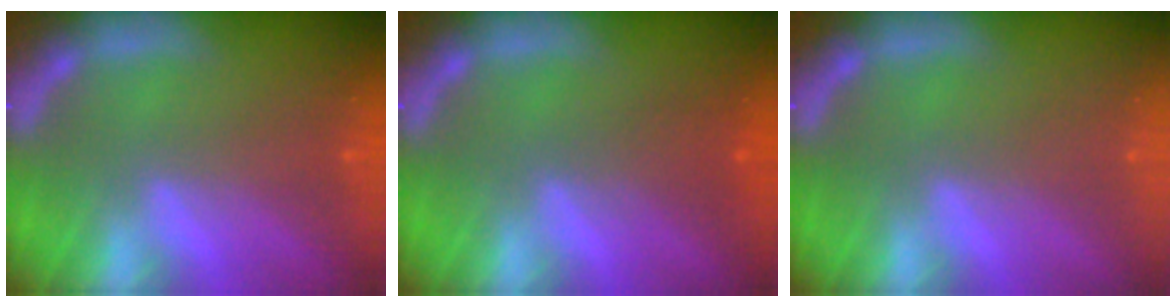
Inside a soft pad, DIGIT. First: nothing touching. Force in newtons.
{"total": 2.0}
{"total": 0.0}